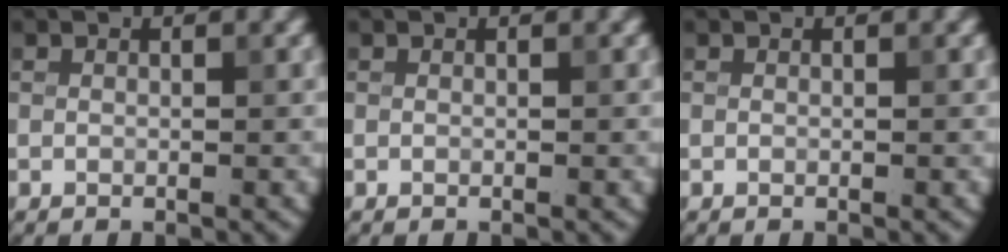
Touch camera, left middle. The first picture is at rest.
{"total": 0.0}
{"total": 0.0}